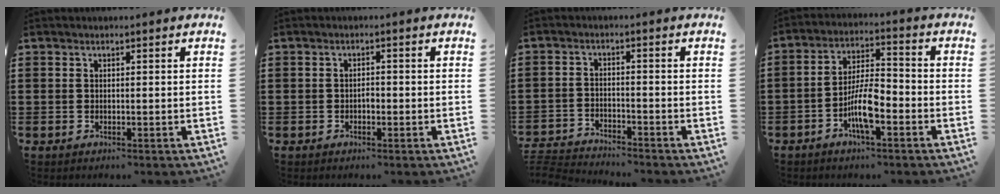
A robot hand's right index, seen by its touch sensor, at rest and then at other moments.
{"total": 1.3, "force": [-0.5, 0.6, 1.0], "torque": [-0.020, -0.002, -0.009]}
{"total": 3.4, "force": [-3.4, 0.0, 0.0], "torque": [-0.014, -0.003, -0.076]}
{"total": 7.7, "force": [-3.3, 2.3, 6.6], "torque": [-0.135, -0.002, -0.063]}